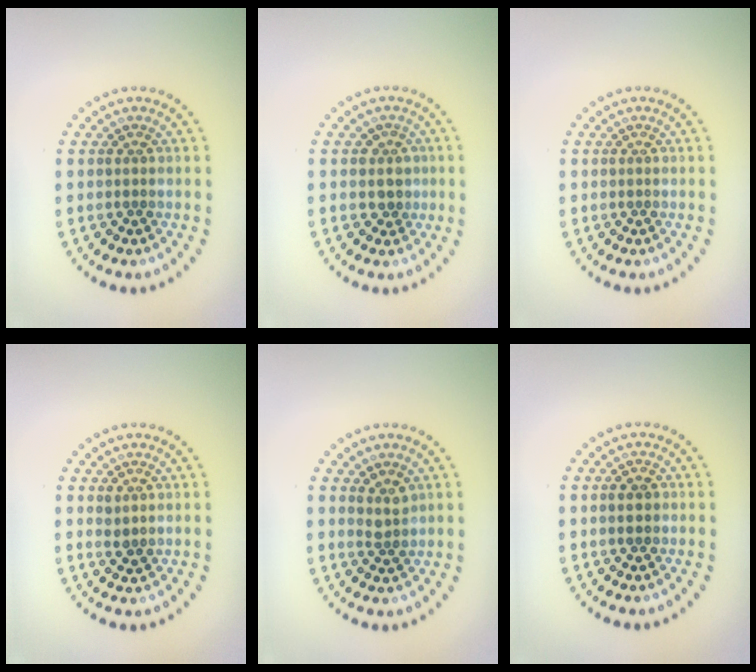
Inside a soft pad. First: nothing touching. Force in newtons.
{"total": 1.5, "press": 1.2, "slide": 0.9}
{"total": 0.0}
{"total": 1.1, "press": 1.0, "slide": 0.5}
{"total": 1.7, "press": 1.4, "slide": 0.9}
{"total": 1.9, "press": 1.9, "slide": 0.1}